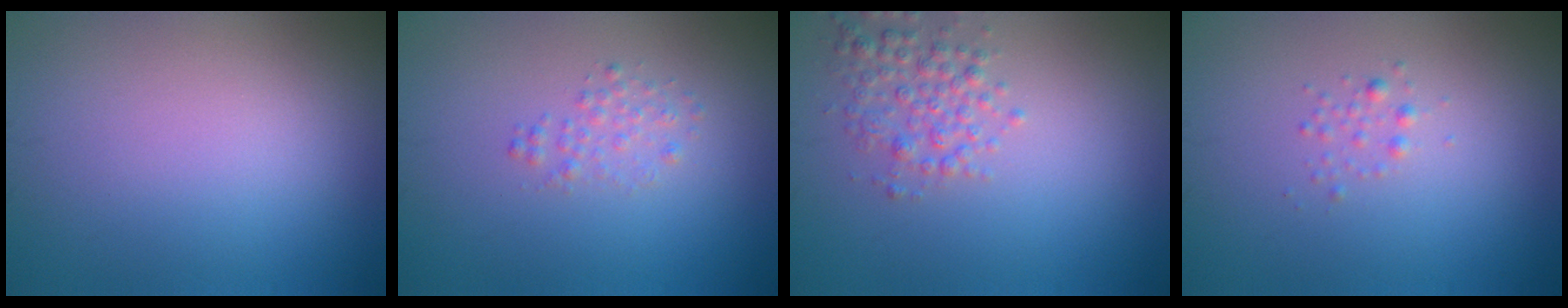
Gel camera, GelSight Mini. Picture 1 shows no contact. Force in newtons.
{"total": 1.2, "press": 1.2, "slide": 0.0}
{"total": 2.7, "press": 2.7, "slide": 0.0}
{"total": 0.8, "press": 0.8, "slide": 0.0}